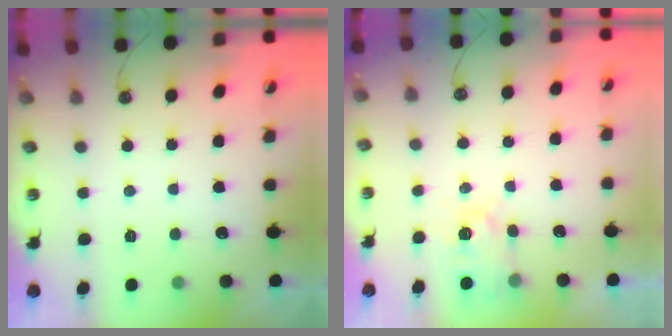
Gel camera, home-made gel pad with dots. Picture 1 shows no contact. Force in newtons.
{"total": 4.4, "press": 4.4, "slide": 0.4}